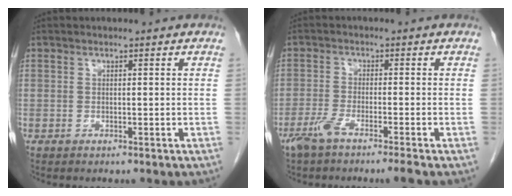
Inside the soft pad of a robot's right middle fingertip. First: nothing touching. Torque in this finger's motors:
{"motor_torque": [0.72, -0.43, 0.32, 0.08]}